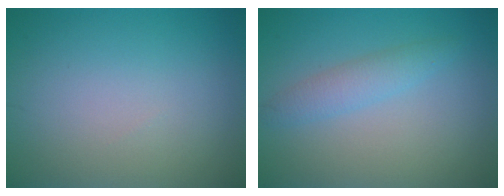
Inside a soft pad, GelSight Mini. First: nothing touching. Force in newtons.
{"total": 2.1, "press": 2.1, "slide": 0.0}